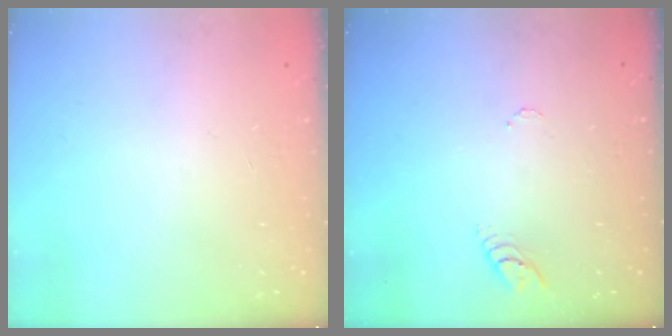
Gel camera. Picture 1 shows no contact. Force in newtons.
{"total": 3.9, "press": 3.9, "slide": 0.4}